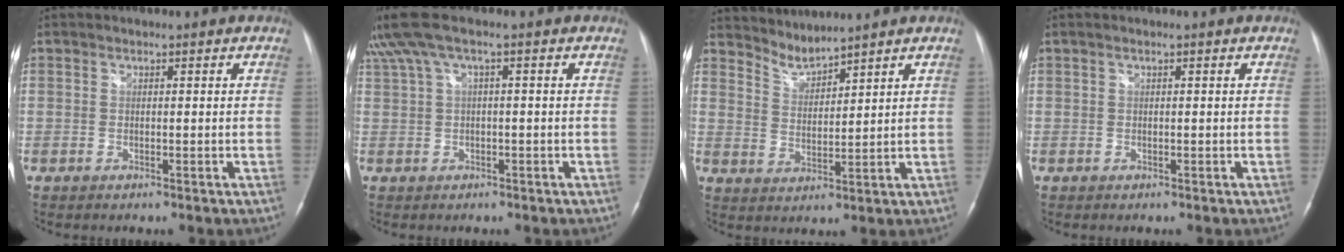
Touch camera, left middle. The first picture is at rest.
{"total": 6.8, "force": [3.1, 0.7, 6.0], "torque": [-0.134, 0.054, 0.067]}
{"total": 3.9, "force": [3.8, -0.5, -0.1], "torque": [-0.004, -0.006, 0.082]}
{"total": 1.0, "force": [0.4, 0.0, 0.9], "torque": [-0.024, 0.007, 0.007]}